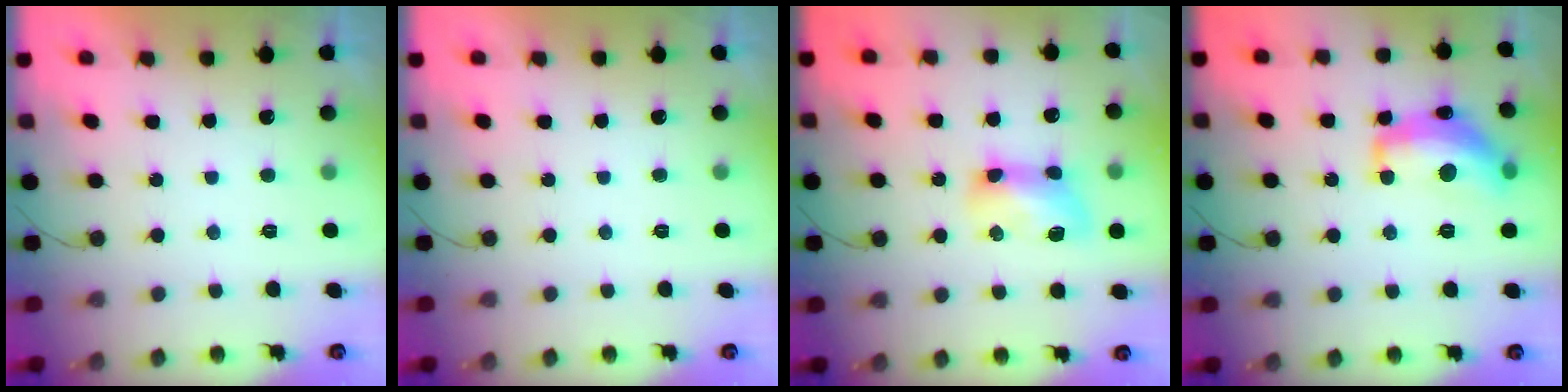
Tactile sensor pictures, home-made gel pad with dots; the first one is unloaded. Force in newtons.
{"total": 0.0}
{"total": 10.4, "press": 10.4, "slide": 0.2}
{"total": 16.0, "press": 16.0, "slide": 0.8}